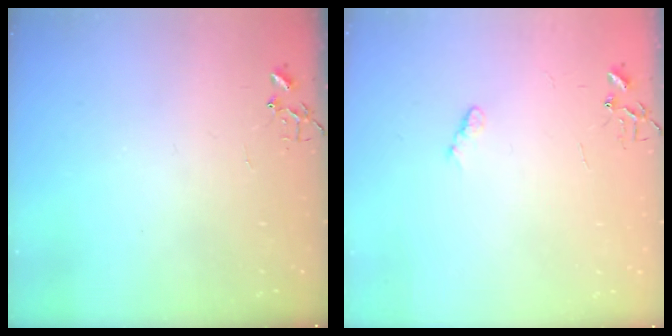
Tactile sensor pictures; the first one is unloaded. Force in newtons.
{"total": 5.9, "press": 5.8, "slide": 0.7}